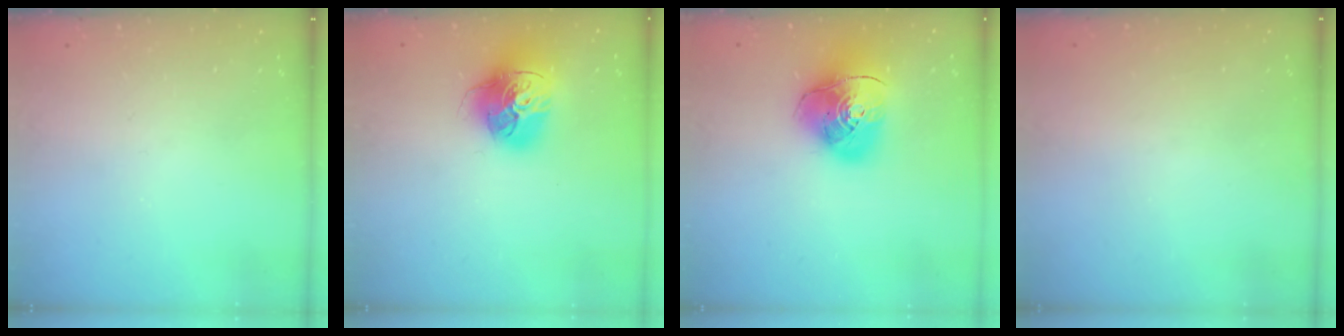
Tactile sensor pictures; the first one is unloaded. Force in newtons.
{"total": 17.5, "press": 17.3, "slide": 2.0}
{"total": 14.0, "press": 13.9, "slide": 1.8}
{"total": 0.9, "press": 0.9, "slide": 0.1}